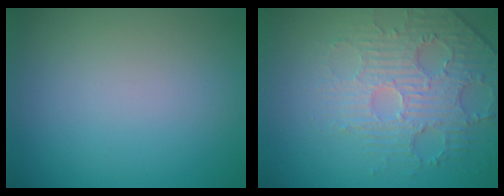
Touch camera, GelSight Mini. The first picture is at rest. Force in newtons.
{"total": 4.6, "press": 3.7, "slide": 2.7}